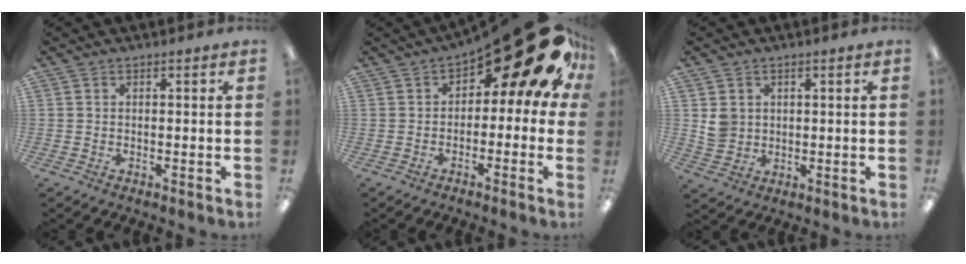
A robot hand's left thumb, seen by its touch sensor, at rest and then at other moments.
{"total": 18.6, "force": [8.9, 6.9, 14.8], "torque": [-0.195, -0.053, 0.143]}
{"total": 4.3, "force": [1.0, 4.0, 1.1], "torque": [-0.014, 0.000, 0.017]}